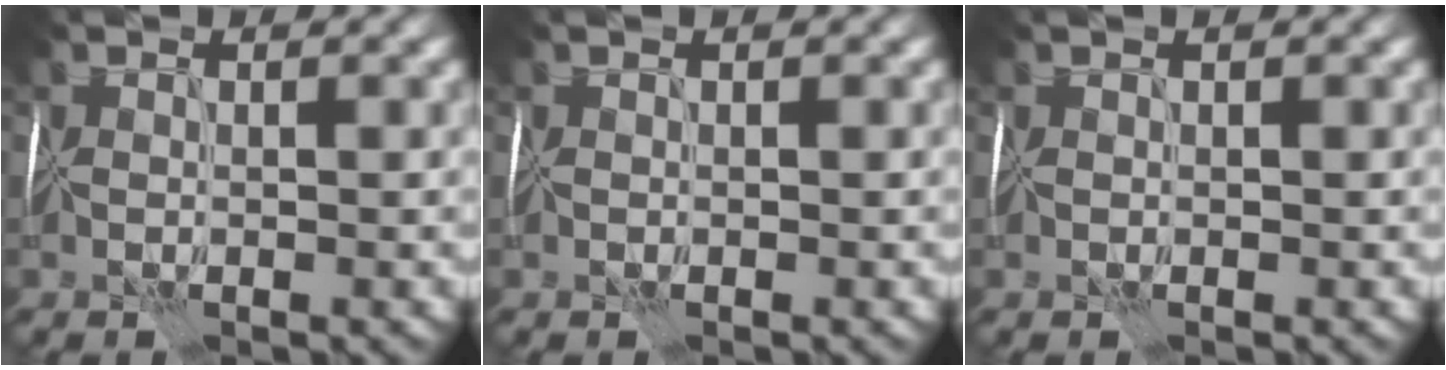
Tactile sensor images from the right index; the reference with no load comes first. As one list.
[{"total": 0.0}, {"total": 0.6, "force": [0.3, 0.2, 0.4], "torque": [-0.002, 0.005, 0.001]}]